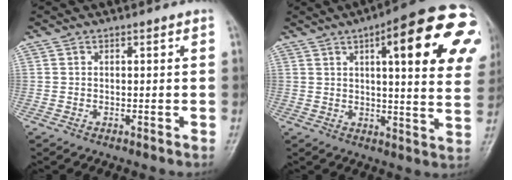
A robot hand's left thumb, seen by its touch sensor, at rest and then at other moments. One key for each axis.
{"total": 24.4, "fx": 8.9, "fy": 6.4, "fz": 21.8, "tx": -0.241, "ty": 0.001, "tz": 0.109}